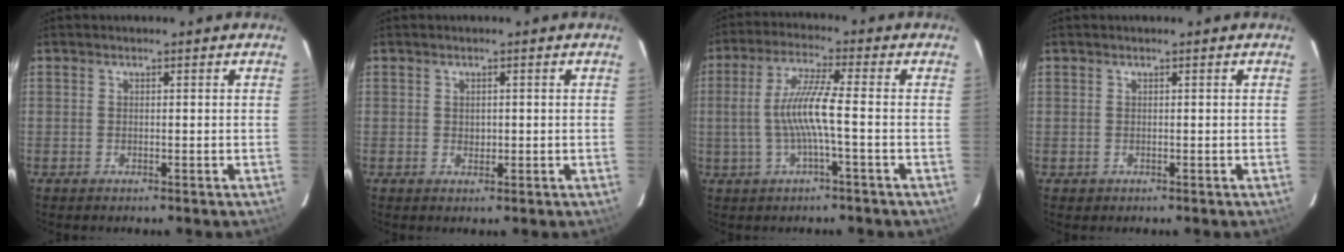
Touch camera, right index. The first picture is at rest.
{"total": 1.2, "force": [0.1, 1.1, 0.5], "torque": [-0.006, 0.001, 0.003]}
{"total": 8.3, "force": [-1.3, 0.1, 8.2], "torque": [-0.171, 0.003, -0.020]}
{"total": 0.8, "force": [-0.1, 0.7, 0.0], "torque": [0.002, 0.000, -0.001]}